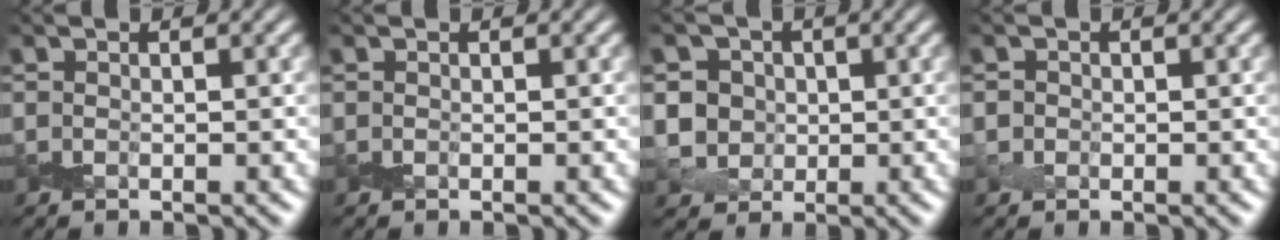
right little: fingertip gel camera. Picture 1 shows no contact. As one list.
[{"total": 0.0}, {"total": 3.9, "force": [0.9, 3.6, 1.3], "torque": [-0.028, 0.010, 0.016]}, {"total": 0.6, "force": [-0.1, 0.5, -0.2], "torque": [0.009, 0.001, -0.005]}]